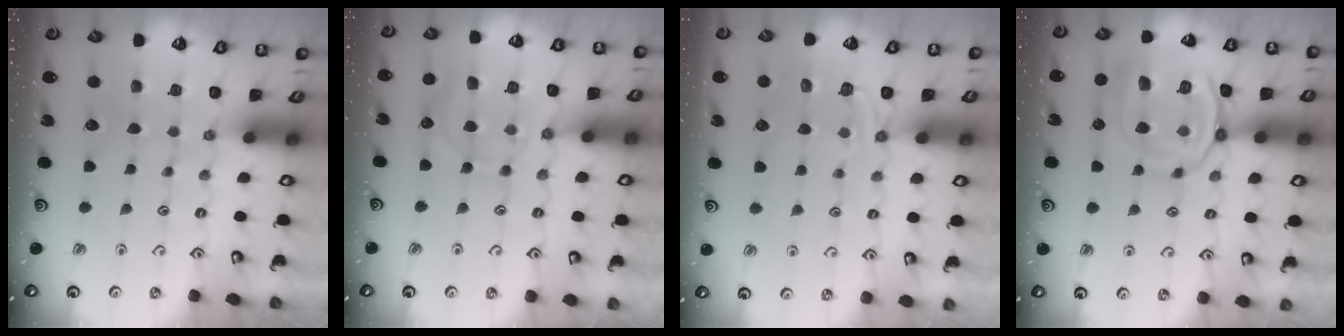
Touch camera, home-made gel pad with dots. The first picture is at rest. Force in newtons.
{"total": 10.4, "press": 10.4, "slide": 1.1}
{"total": 4.2, "press": 3.6, "slide": 2.2}
{"total": 14.4, "press": 14.4, "slide": 1.1}